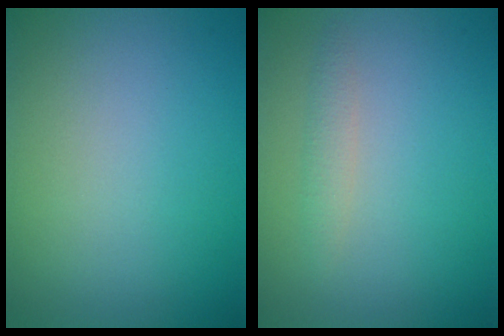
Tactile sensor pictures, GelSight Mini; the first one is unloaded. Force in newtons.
{"total": 1.1, "press": 1.1, "slide": 0.0}